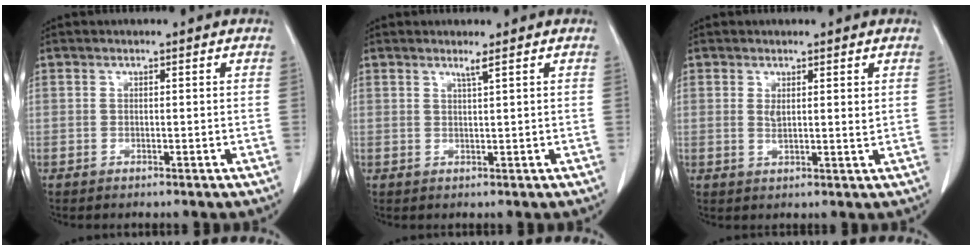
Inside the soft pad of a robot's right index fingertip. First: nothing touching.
{"total": 1.1, "force": [0.8, -0.5, 0.7], "torque": [-0.024, -0.010, 0.019]}
{"total": 2.5, "force": [0.9, 0.6, 2.3], "torque": [-0.040, -0.009, 0.018]}